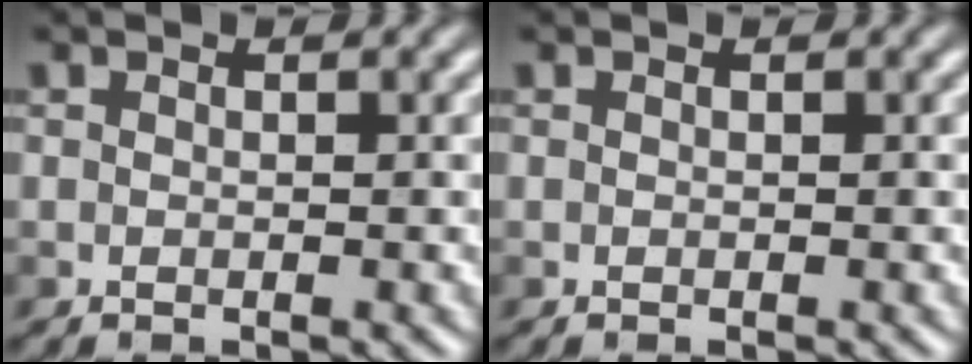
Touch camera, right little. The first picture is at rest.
{"total": 0.0}